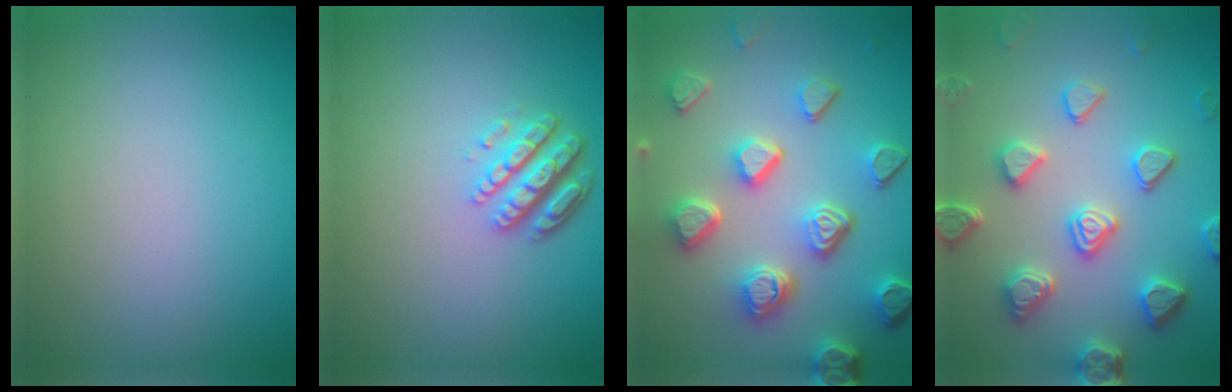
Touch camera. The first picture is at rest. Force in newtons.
{"total": 4.1, "press": 3.1, "slide": 2.7}
{"total": 6.8, "press": 5.3, "slide": 4.3}
{"total": 5.4, "press": 4.9, "slide": 2.3}